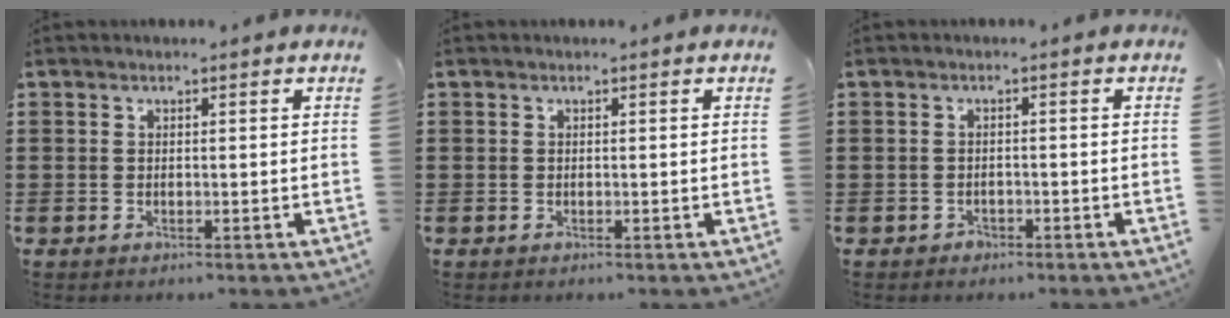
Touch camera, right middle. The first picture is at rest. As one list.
[{"total": 0.0}, {"total": 1.1, "force": [-0.9, 0.7, 0.0], "torque": [-0.004, 0.003, -0.021]}]